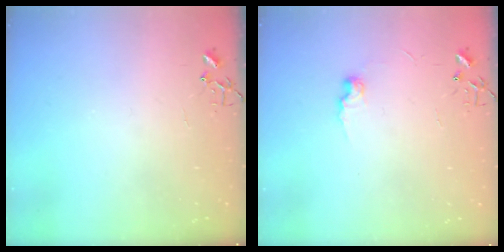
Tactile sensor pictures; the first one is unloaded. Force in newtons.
{"total": 6.5, "press": 6.4, "slide": 0.8}